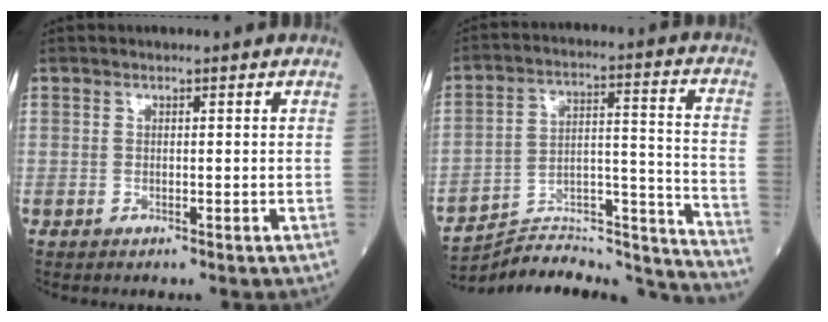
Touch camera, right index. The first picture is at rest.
{"total": 21.7, "force": [-21.5, 0.6, 2.8], "torque": [-0.032, 0.042, -0.315]}